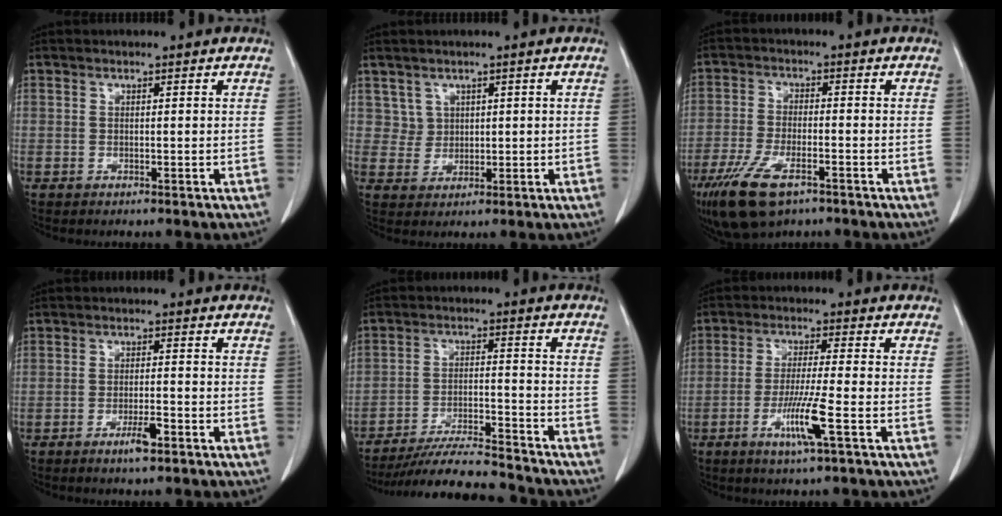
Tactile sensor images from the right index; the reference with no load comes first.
{"total": 3.0, "force": [1.4, 2.6, -0.1], "torque": [0.017, 0.007, 0.025]}
{"total": 10.4, "force": [-6.5, 3.7, 7.3], "torque": [-0.145, -0.019, -0.113]}
{"total": 3.2, "force": [-1.8, 0.3, 2.6], "torque": [-0.041, 0.000, -0.029]}
{"total": 13.8, "force": [-12.9, 0.7, 4.6], "torque": [-0.070, -0.004, -0.205]}
{"total": 7.1, "force": [-2.8, -0.6, 6.5], "torque": [-0.121, -0.015, -0.052]}